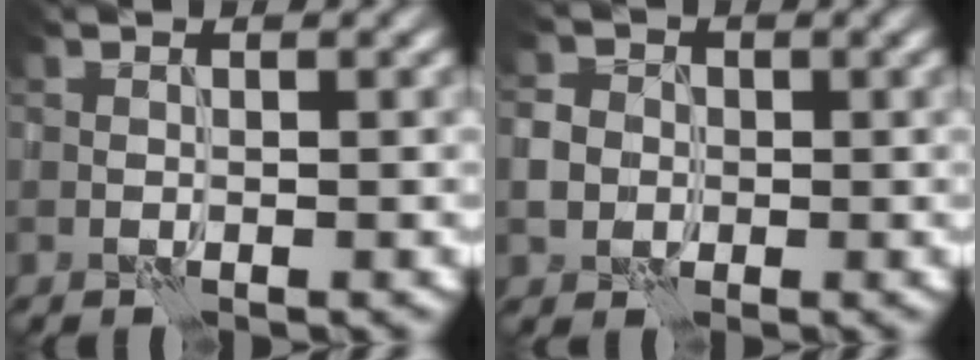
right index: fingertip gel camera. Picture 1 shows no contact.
{"total": 2.6, "force": [-0.4, 2.4, 1.0], "torque": [-0.018, 0.003, -0.012]}